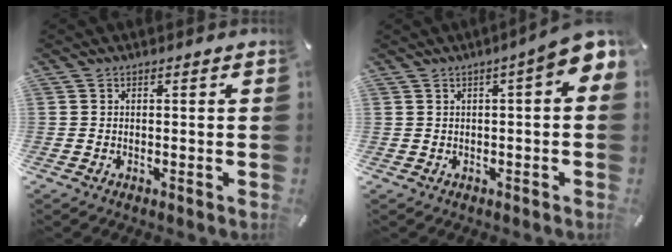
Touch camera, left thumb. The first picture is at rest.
{"total": 6.1, "force": [2.3, 1.5, 5.4], "torque": [-0.087, -0.012, 0.037]}